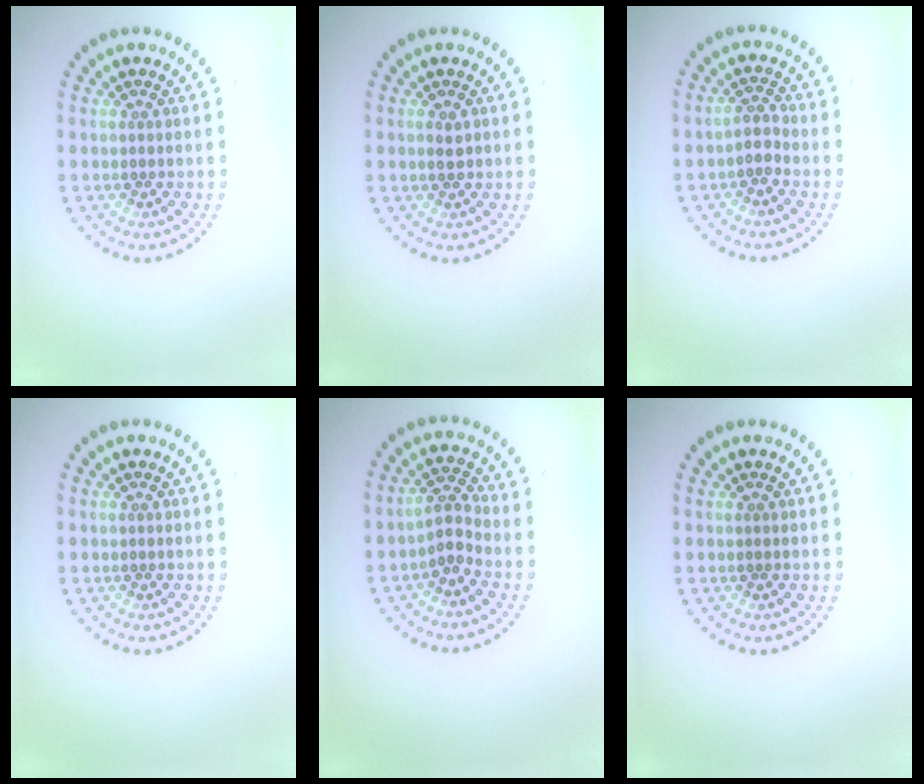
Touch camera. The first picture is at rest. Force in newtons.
{"total": 1.0, "press": 1.0, "slide": 0.2}
{"total": 1.6, "press": 1.2, "slide": 1.0}
{"total": 0.0}
{"total": 2.3, "press": 1.8, "slide": 1.4}
{"total": 0.0}